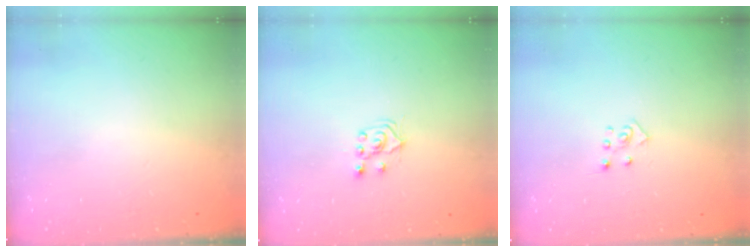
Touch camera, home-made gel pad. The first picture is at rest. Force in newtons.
{"total": 6.1, "press": 6.1, "slide": 0.8}
{"total": 3.3, "press": 3.3, "slide": 0.3}